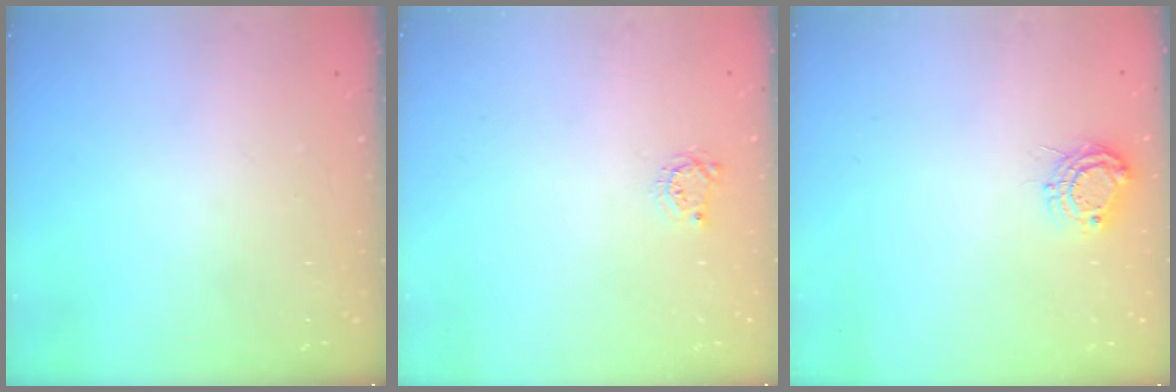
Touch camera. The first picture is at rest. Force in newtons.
{"total": 3.6, "press": 3.6, "slide": 0.3}
{"total": 7.8, "press": 7.7, "slide": 0.7}